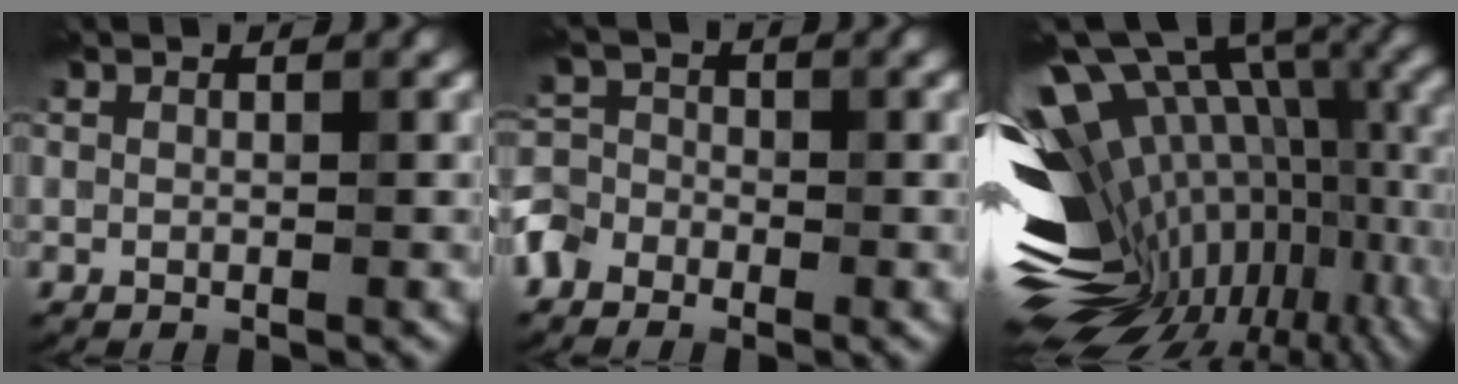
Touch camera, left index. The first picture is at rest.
{"total": 3.3, "force": [-2.4, 2.2, 0.6], "torque": [-0.009, -0.003, -0.059]}
{"total": 16.6, "force": [-2.0, 10.1, 13.1], "torque": [-0.207, 0.005, -0.004]}